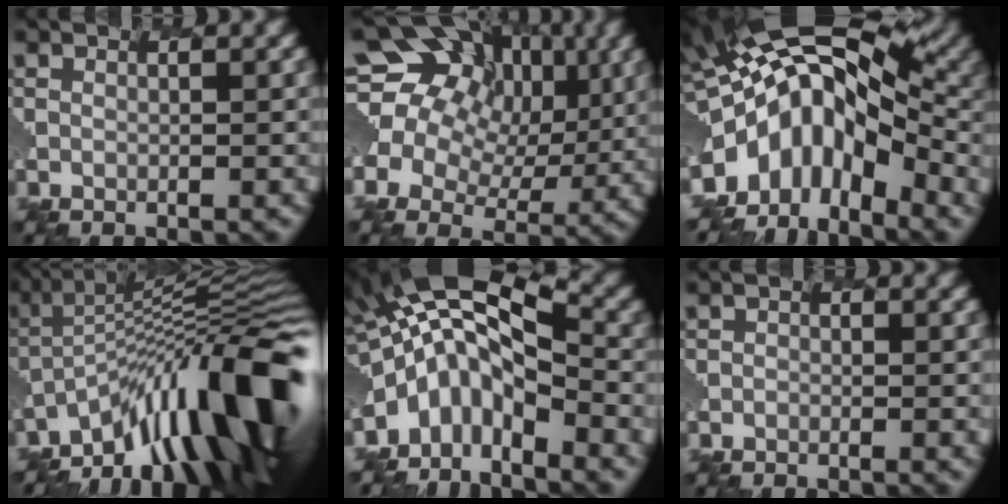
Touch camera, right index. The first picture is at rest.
{"total": 14.3, "force": [5.0, 11.4, 7.1], "torque": [-0.157, 0.037, 0.063]}
{"total": 9.0, "force": [-2.5, 4.9, 7.2], "torque": [-0.125, 0.004, -0.053]}
{"total": 14.0, "force": [-7.3, 4.6, 11.1], "torque": [-0.160, 0.042, -0.156]}
{"total": 7.3, "force": [-2.8, 3.1, 6.0], "torque": [-0.121, 0.018, -0.075]}
{"total": 0.8, "force": [-0.6, -0.3, -0.4], "torque": [-0.005, 0.006, -0.011]}